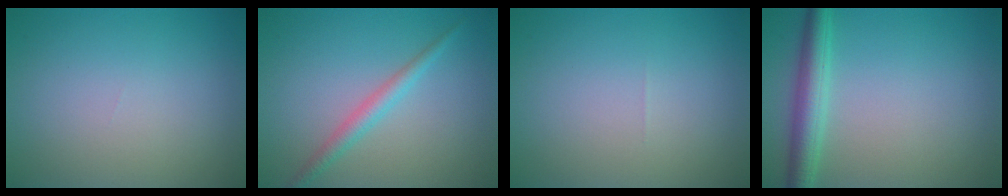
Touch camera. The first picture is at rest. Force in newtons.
{"total": 2.0, "press": 2.0, "slide": 0.1}
{"total": 0.0}
{"total": 3.6, "press": 3.6, "slide": 0.1}